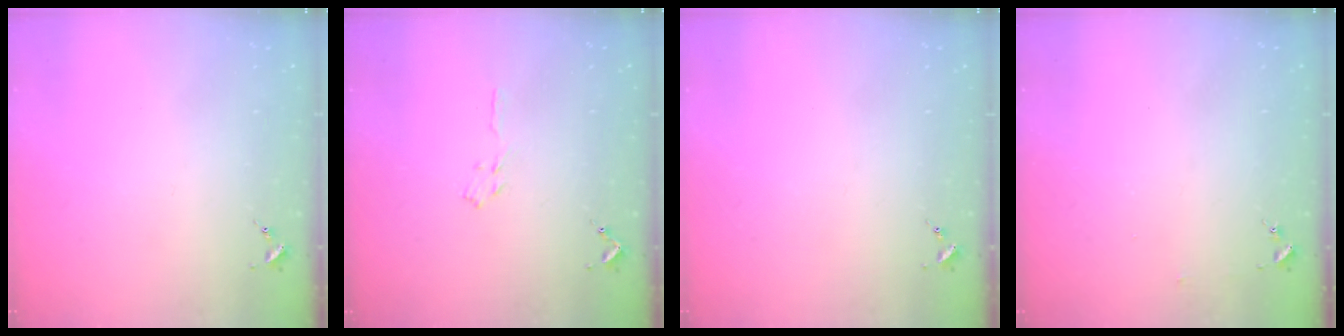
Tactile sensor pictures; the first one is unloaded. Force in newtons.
{"total": 3.2, "press": 3.1, "slide": 0.4}
{"total": 0.0}
{"total": 2.5, "press": 2.5, "slide": 0.2}